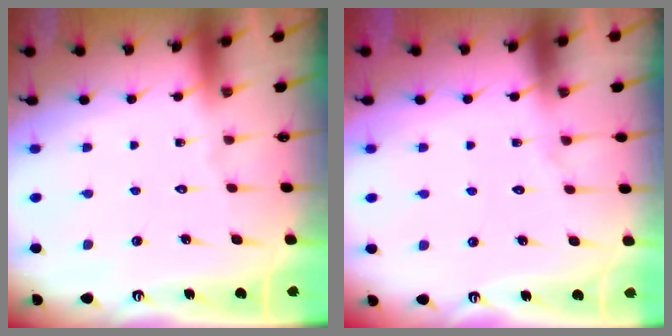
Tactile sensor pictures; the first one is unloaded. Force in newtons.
{"total": 3.5, "press": 3.5, "slide": 0.4}